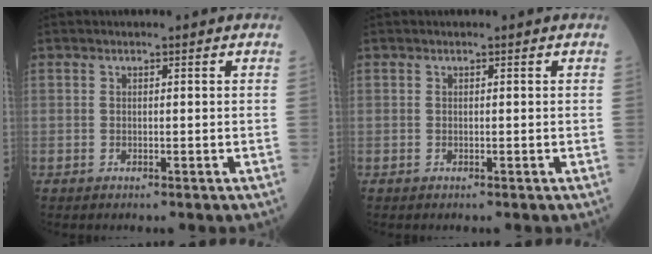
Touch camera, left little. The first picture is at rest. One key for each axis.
{"total": 0.0}